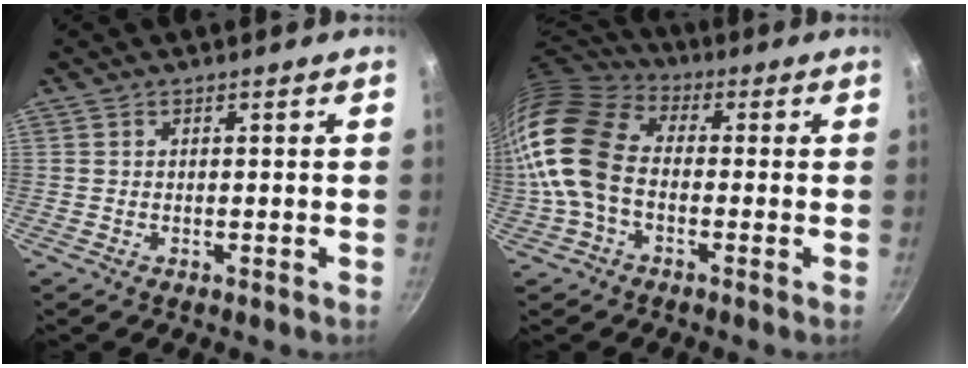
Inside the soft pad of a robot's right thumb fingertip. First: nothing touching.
{"total": 15.1, "force": [-2.2, 10.3, 10.9], "torque": [-0.196, 0.034, -0.062]}